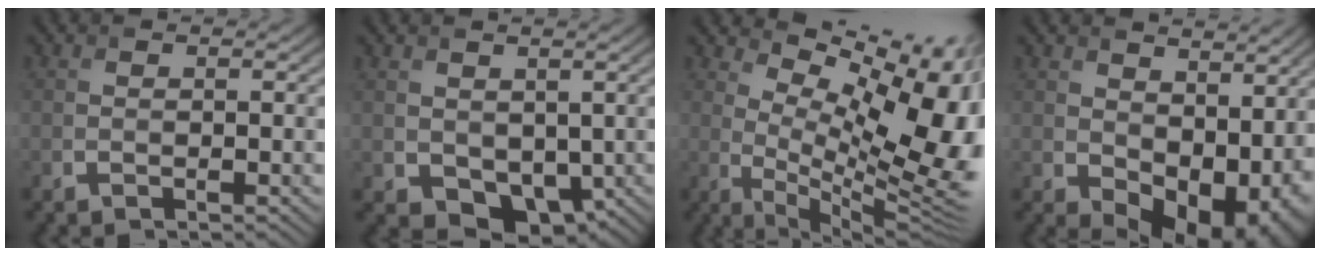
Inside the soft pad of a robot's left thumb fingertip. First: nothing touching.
{"total": 4.5, "force": [0.3, 3.5, 2.7], "torque": [-0.056, -0.018, 0.011]}
{"total": 14.3, "force": [3.9, 6.2, 12.3], "torque": [-0.170, 0.009, 0.077]}
{"total": 11.8, "force": [1.6, 8.0, 8.6], "torque": [-0.121, -0.032, 0.060]}